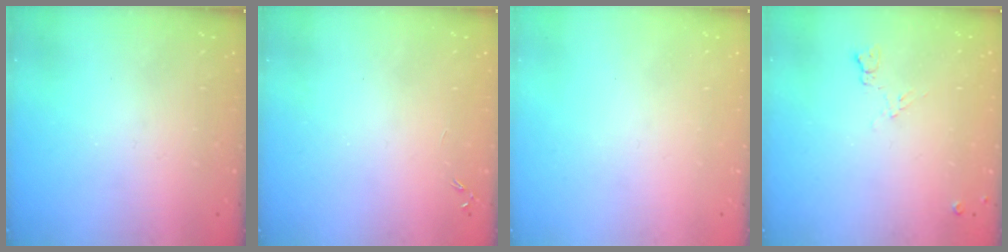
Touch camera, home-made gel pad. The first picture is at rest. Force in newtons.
{"total": 0.0}
{"total": 0.0}
{"total": 5.8, "press": 5.7, "slide": 0.9}